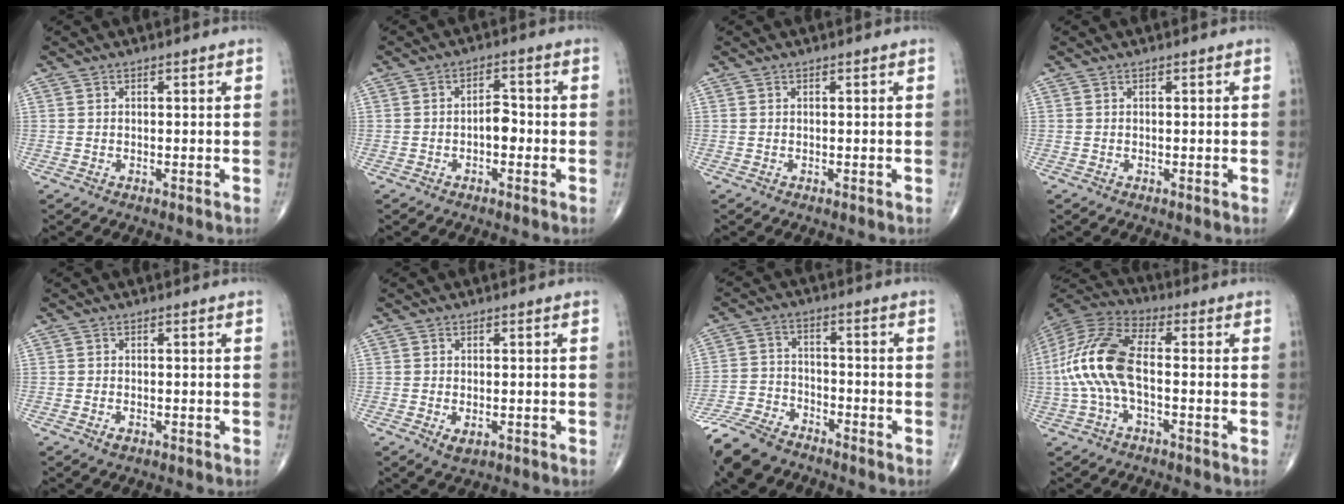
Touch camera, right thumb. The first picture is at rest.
{"total": 3.7, "force": [-0.9, 2.2, 2.9], "torque": [-0.030, 0.017, -0.020]}
{"total": 0.0}
{"total": 0.0}
{"total": 1.3, "force": [-0.7, 0.8, 0.9], "torque": [-0.014, 0.003, -0.010]}
{"total": 2.6, "force": [-0.8, 1.5, 1.9], "torque": [-0.030, 0.000, -0.008]}
{"total": 12.6, "force": [-10.1, 5.5, 5.1], "torque": [-0.099, 0.025, -0.189]}
{"total": 14.4, "force": [-1.4, 6.6, 12.8], "torque": [-0.287, 0.034, -0.033]}